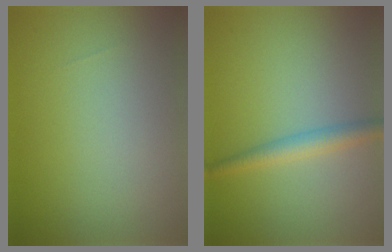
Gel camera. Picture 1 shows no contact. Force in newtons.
{"total": 2.4, "press": 2.4, "slide": 0.0}